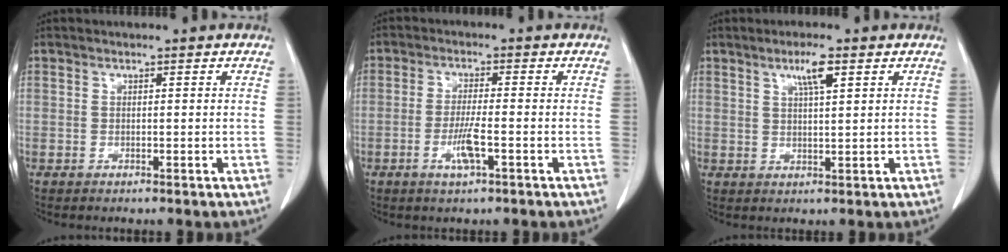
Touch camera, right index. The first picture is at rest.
{"total": 4.4, "force": [-1.6, 0.3, 4.1], "torque": [-0.078, -0.005, -0.030]}
{"total": 3.9, "force": [2.1, 0.3, 3.3], "torque": [-0.061, 0.000, 0.037]}